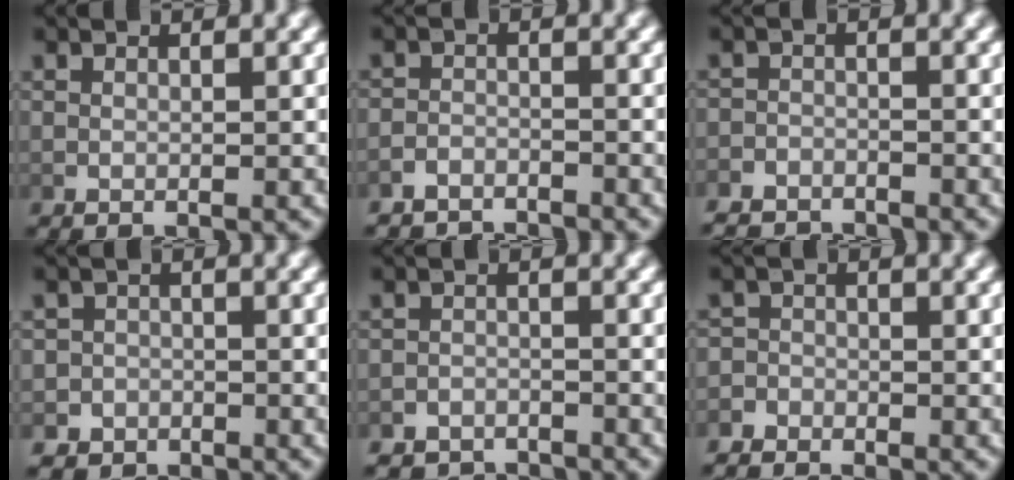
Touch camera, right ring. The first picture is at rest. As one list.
[{"total": 3.7, "force": [-3.7, 0.8, -0.1], "torque": [0.004, -0.014, -0.061]}, {"total": 3.9, "force": [-3.8, 0.9, 0.0], "torque": [0.006, -0.016, -0.064]}, {"total": 4.0, "force": [-2.7, 3.0, -0.3], "torque": [0.008, -0.010, -0.053]}, {"total": 4.2, "force": [-4.0, 1.2, -0.1], "torque": [0.012, -0.013, -0.067]}, {"total": 2.4, "force": [-2.1, 1.0, -0.2], "torque": [0.005, -0.013, -0.038]}]